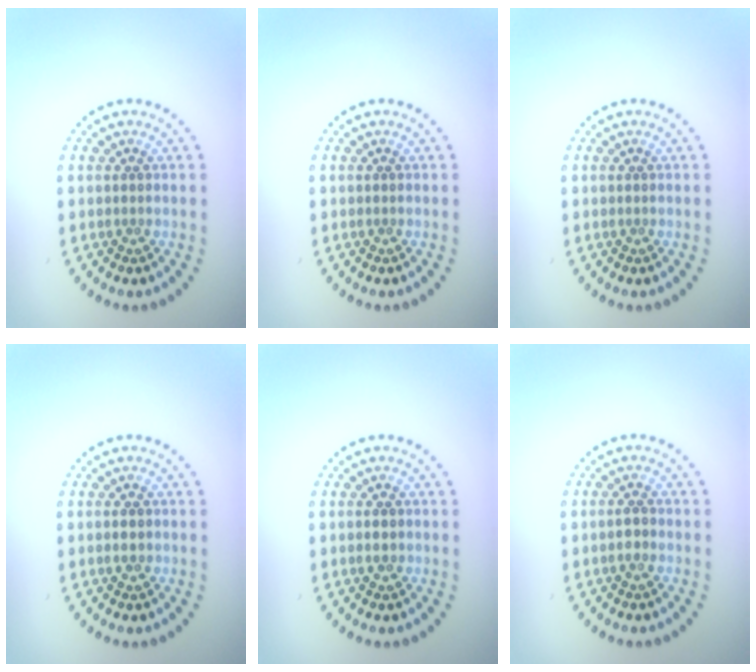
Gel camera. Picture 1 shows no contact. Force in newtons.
{"total": 0.0}
{"total": 0.0}
{"total": 1.2, "press": 1.2, "slide": 0.2}
{"total": 1.2, "press": 1.2, "slide": 0.2}
{"total": 1.2, "press": 1.2, "slide": 0.3}